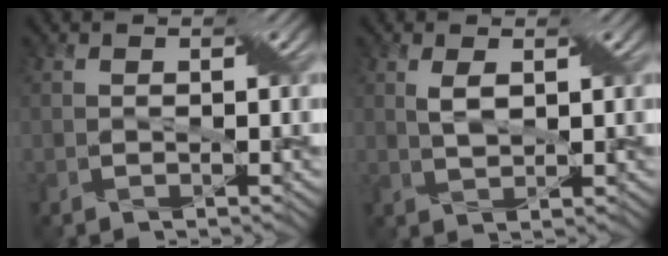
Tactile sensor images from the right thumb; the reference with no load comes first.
{"total": 2.5, "force": [0.9, 1.0, 2.1], "torque": [-0.052, 0.002, 0.020]}